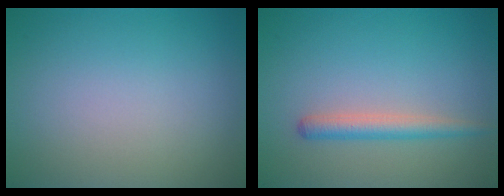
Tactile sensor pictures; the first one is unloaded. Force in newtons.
{"total": 2.2, "press": 2.2, "slide": 0.1}